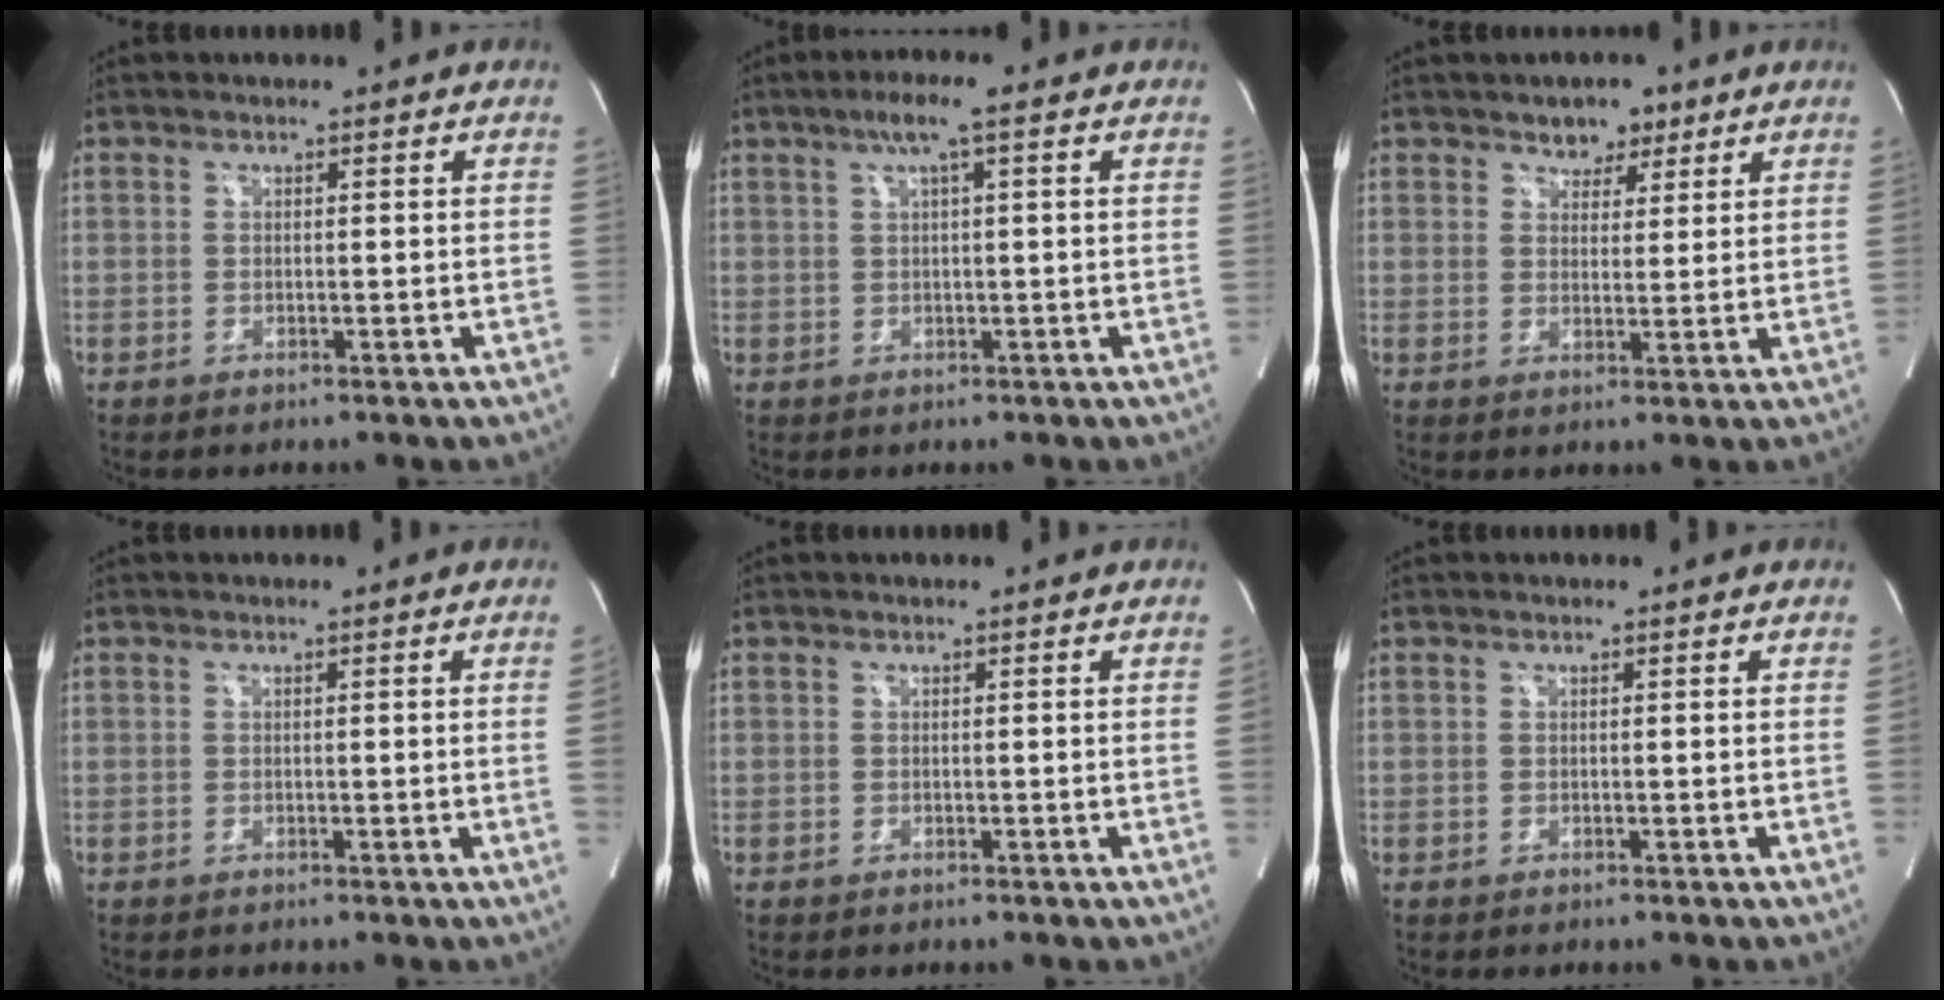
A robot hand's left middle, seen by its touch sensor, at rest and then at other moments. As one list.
[{"total": 4.0, "force": [2.0, -0.1, 3.5], "torque": [-0.067, 0.013, 0.035]}, {"total": 3.7, "force": [2.6, 2.3, 1.3], "torque": [-0.012, 0.004, 0.042]}, {"total": 1.6, "force": [-0.1, -0.7, 1.4], "torque": [-0.018, -0.001, 0.000]}, {"total": 0.8, "force": [0.0, 0.3, -0.7], "torque": [0.008, 0.004, -0.002]}, {"total": 1.0, "force": [0.0, 0.4, -1.0], "torque": [0.009, 0.004, -0.001]}]